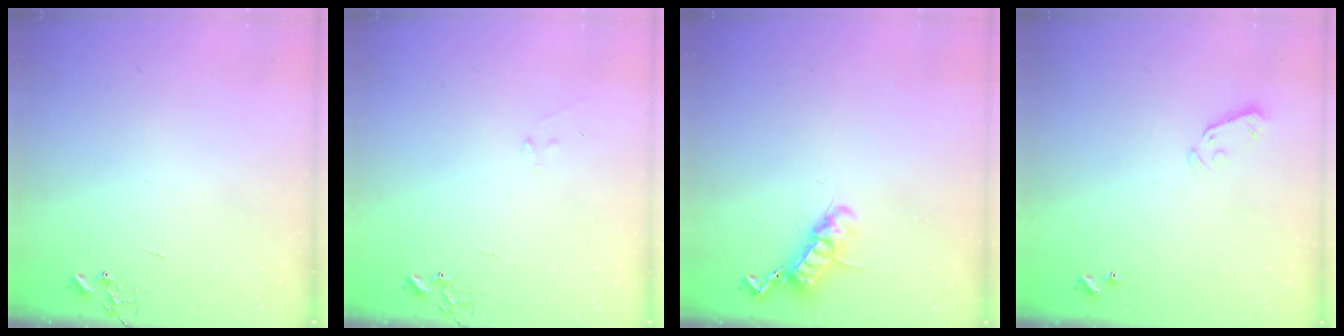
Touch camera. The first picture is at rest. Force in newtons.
{"total": 7.1, "press": 7.1, "slide": 0.7}
{"total": 12.2, "press": 12.2, "slide": 0.6}
{"total": 4.1, "press": 4.0, "slide": 0.7}